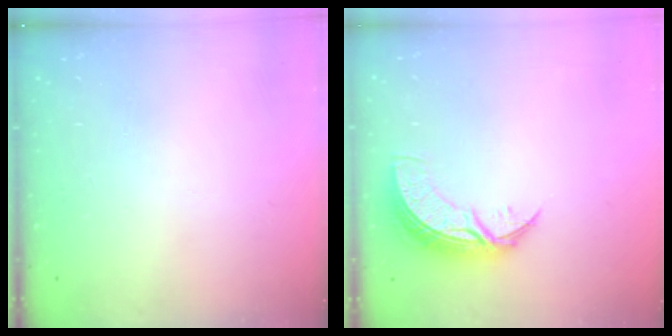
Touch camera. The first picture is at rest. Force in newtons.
{"total": 8.5, "press": 8.4, "slide": 0.6}